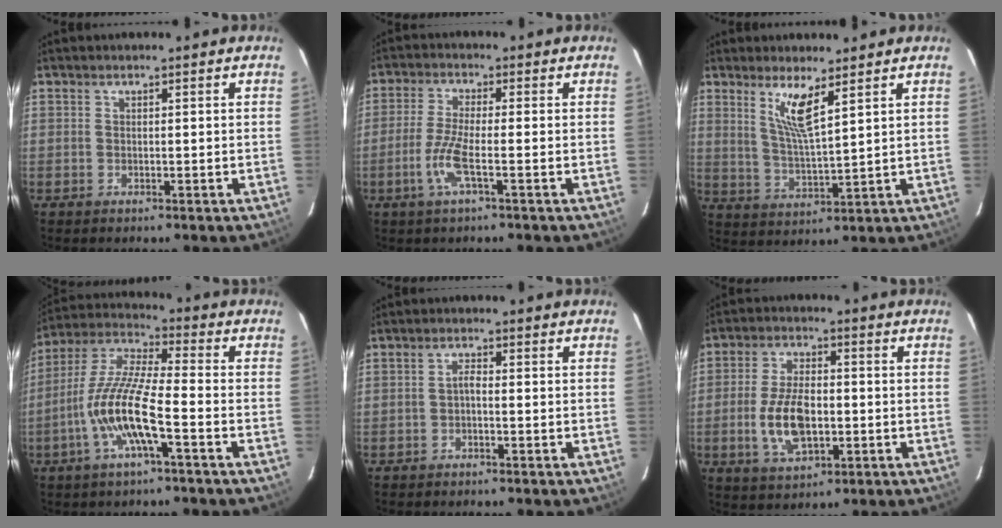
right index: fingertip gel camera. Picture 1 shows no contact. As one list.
[{"total": 6.1, "force": [-2.4, 0.3, 5.6], "torque": [-0.124, -0.006, -0.048]}, {"total": 6.6, "force": [3.7, 0.8, 5.4], "torque": [-0.106, -0.011, 0.074]}, {"total": 12.5, "force": [-4.7, 1.8, 11.4], "torque": [-0.236, -0.002, -0.094]}, {"total": 1.3, "force": [-0.7, 0.3, 1.0], "torque": [-0.020, 0.006, -0.015]}, {"total": 10.5, "force": [-2.1, 5.3, 8.8], "torque": [-0.178, -0.003, -0.033]}]